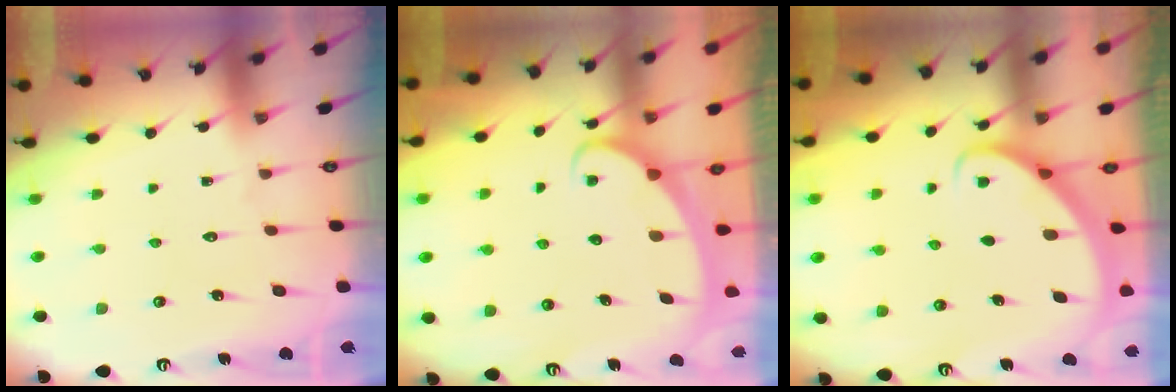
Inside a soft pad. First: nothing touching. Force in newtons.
{"total": 2.4, "press": 2.4, "slide": 0.3}
{"total": 2.8, "press": 2.8, "slide": 0.2}